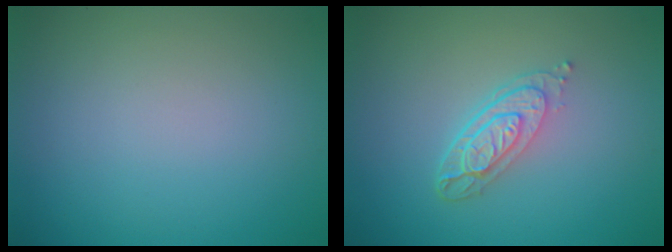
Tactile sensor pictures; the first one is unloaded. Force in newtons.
{"total": 3.6, "press": 2.7, "slide": 2.5}